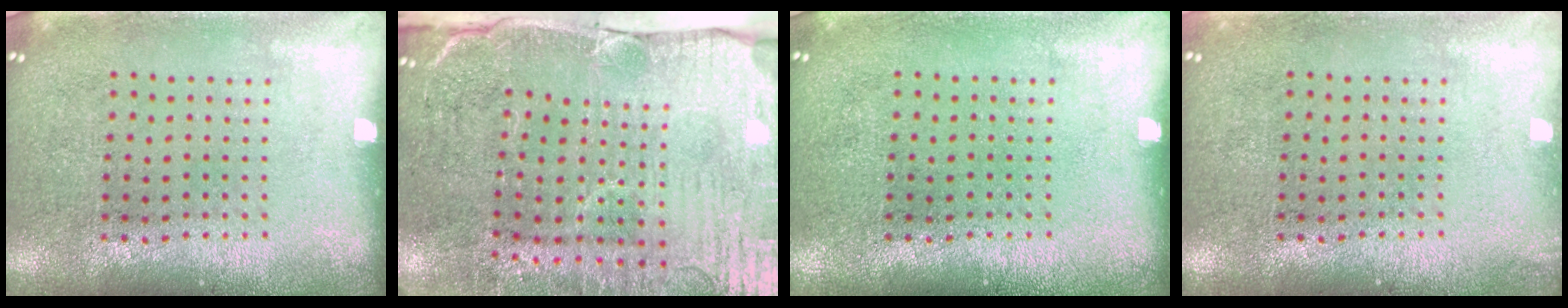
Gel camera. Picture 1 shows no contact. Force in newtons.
{"total": 5.2, "press": 4.4, "slide": 2.7}
{"total": 0.0}
{"total": 0.7, "press": 0.7, "slide": 0.1}